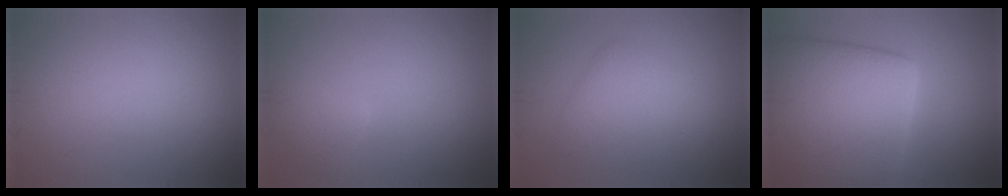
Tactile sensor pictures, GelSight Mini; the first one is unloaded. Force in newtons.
{"total": 1.8, "press": 1.8, "slide": 0.2}
{"total": 4.2, "press": 4.2, "slide": 0.2}
{"total": 15.9, "press": 15.9, "slide": 0.8}